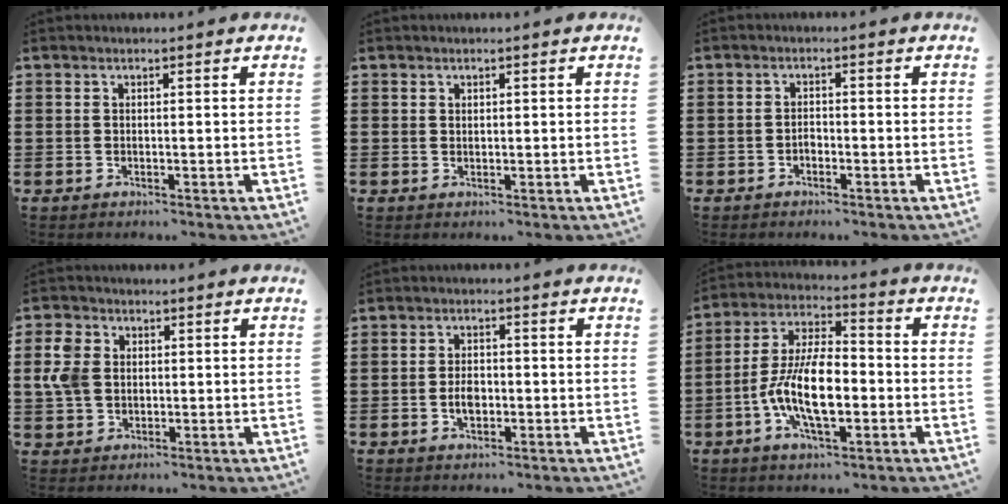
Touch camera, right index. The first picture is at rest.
{"total": 0.6, "force": [0.4, 0.5, 0.1], "torque": [-0.004, 0.002, 0.009]}
{"total": 1.3, "force": [-0.7, 0.6, 0.8], "torque": [-0.019, -0.002, -0.014]}
{"total": 5.3, "force": [0.8, 4.3, 3.0], "torque": [-0.099, 0.005, 0.005]}
{"total": 3.0, "force": [-0.7, 1.6, 2.4], "torque": [-0.038, -0.003, -0.014]}
{"total": 11.7, "force": [-2.9, 5.0, 10.2], "torque": [-0.224, -0.005, -0.059]}